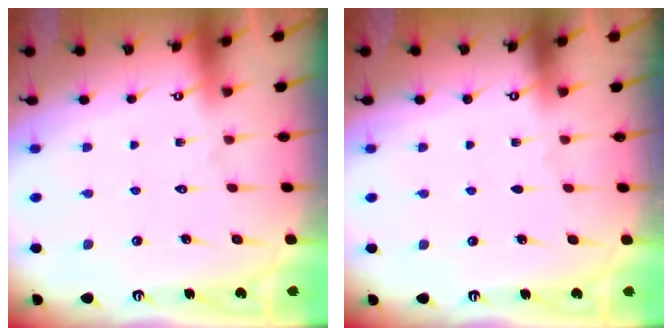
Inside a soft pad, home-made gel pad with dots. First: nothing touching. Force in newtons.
{"total": 0.0}